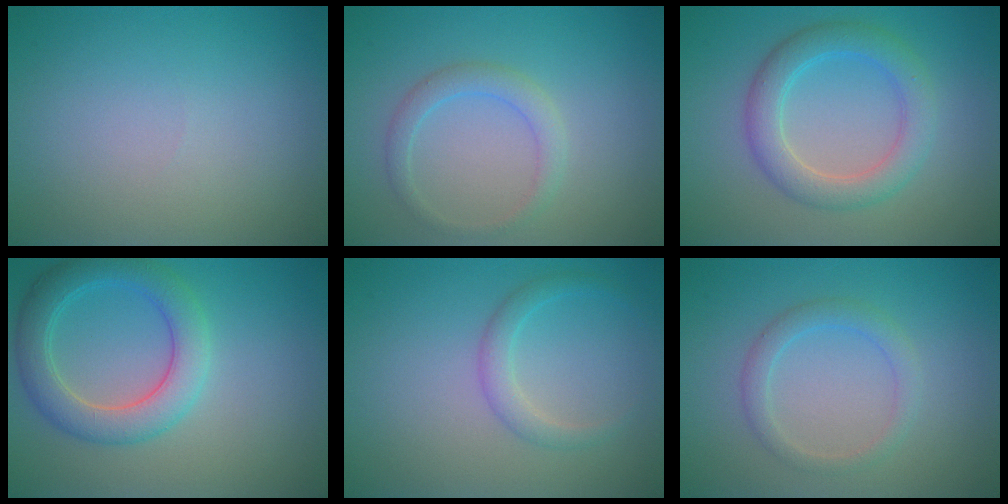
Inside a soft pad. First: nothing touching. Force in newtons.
{"total": 2.0, "press": 2.0, "slide": 0.3}
{"total": 4.2, "press": 4.2, "slide": 0.2}
{"total": 4.9, "press": 4.9, "slide": 0.2}
{"total": 1.8, "press": 1.8, "slide": 0.0}
{"total": 2.1, "press": 2.1, "slide": 0.1}